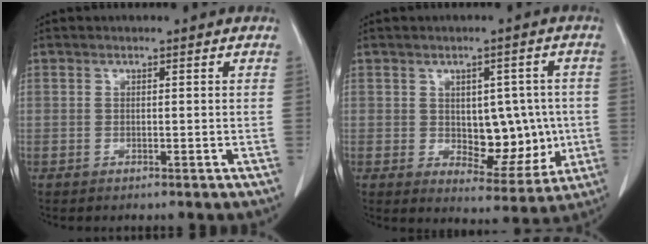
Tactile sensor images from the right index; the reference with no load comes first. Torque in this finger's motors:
{"motor_torque": [0.22, 0.09, 0.08, 0.02]}